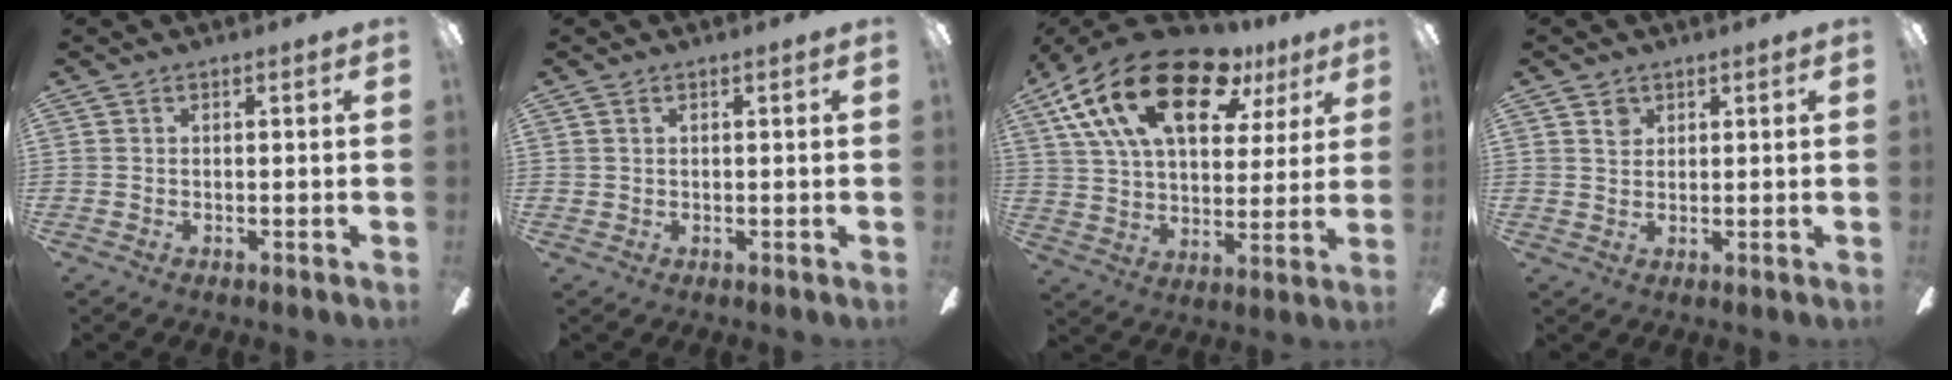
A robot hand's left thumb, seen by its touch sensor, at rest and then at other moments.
{"total": 0.6, "force": [0.3, 0.5, 0.1], "torque": [-0.003, 0.004, 0.005]}
{"total": 24.4, "force": [13.6, 12.1, 16.2], "torque": [-0.296, -0.063, 0.230]}
{"total": 2.4, "force": [1.6, 1.6, 0.7], "torque": [0.001, -0.006, 0.027]}